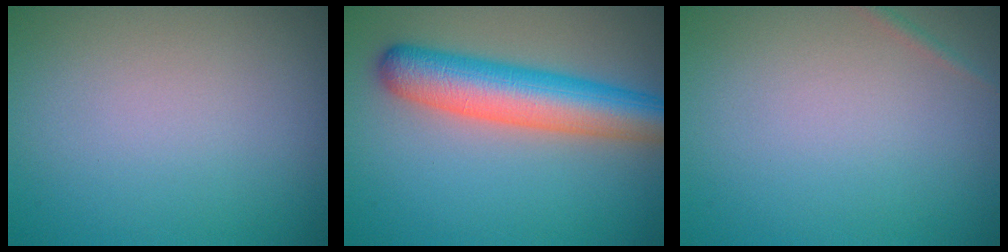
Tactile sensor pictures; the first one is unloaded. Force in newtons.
{"total": 7.5, "press": 7.5, "slide": 0.3}
{"total": 0.6, "press": 0.6, "slide": 0.0}